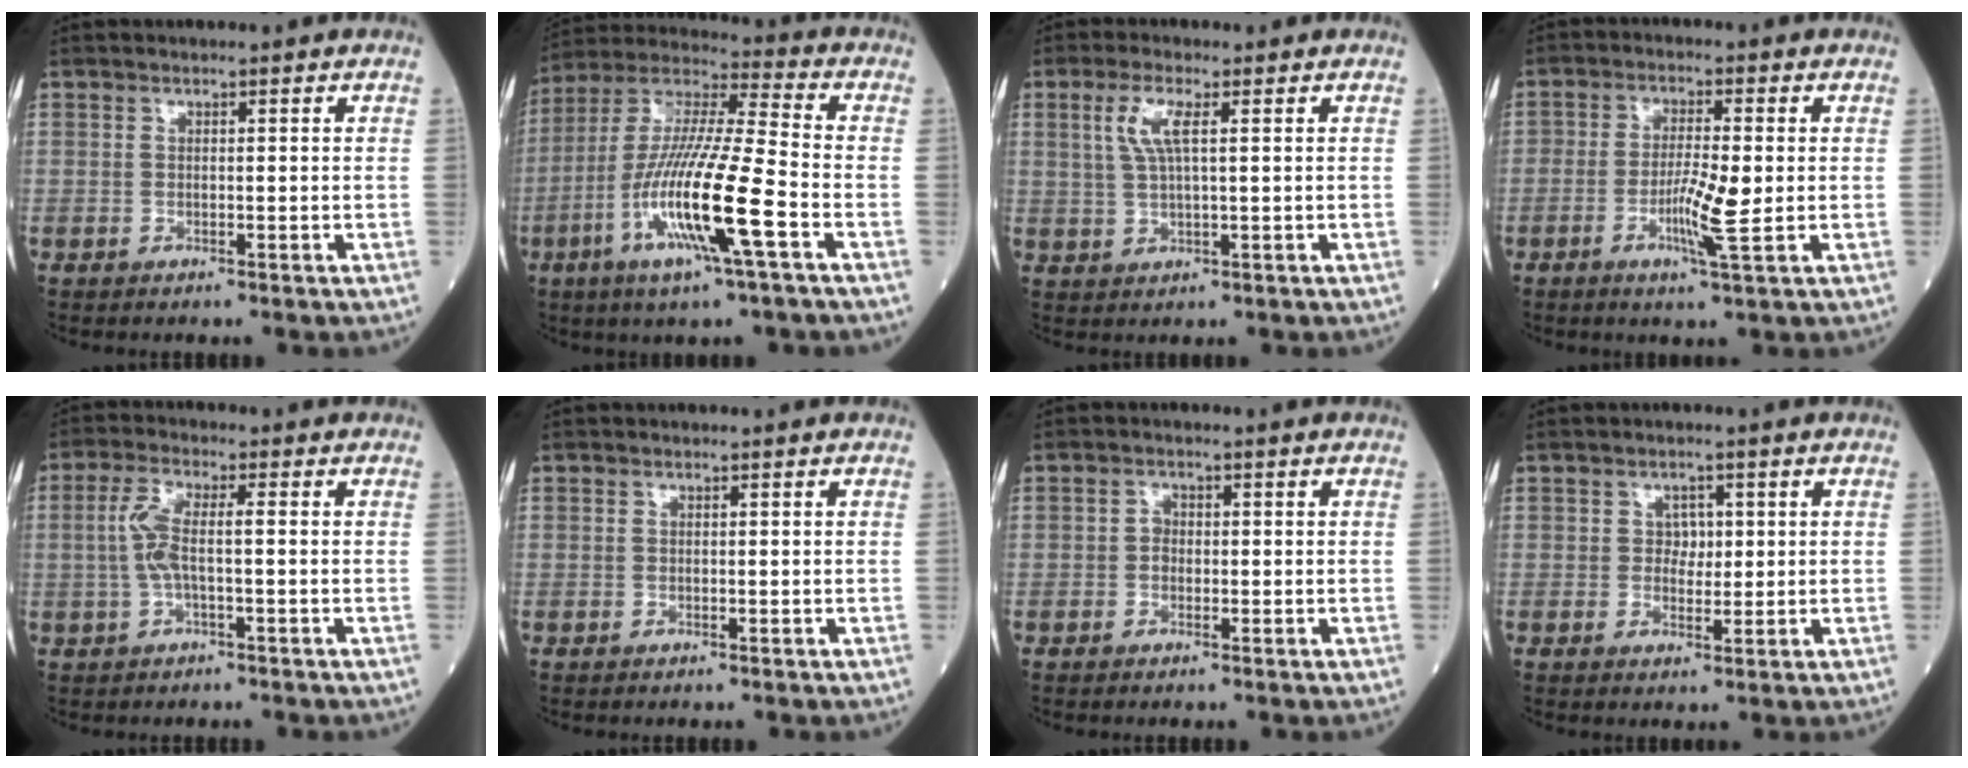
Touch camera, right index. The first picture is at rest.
{"total": 17.4, "force": [-6.0, 0.7, 16.3], "torque": [-0.329, -0.017, -0.115]}
{"total": 4.6, "force": [1.5, 0.8, 4.2], "torque": [-0.095, 0.006, 0.034]}
{"total": 6.0, "force": [-1.2, 0.3, 5.9], "torque": [-0.112, -0.009, -0.022]}
{"total": 4.9, "force": [-0.2, 0.9, 4.8], "torque": [-0.114, 0.013, -0.008]}
{"total": 0.0}
{"total": 1.3, "force": [-0.2, 1.1, 0.7], "torque": [-0.007, 0.005, -0.006]}
{"total": 2.3, "force": [0.5, 1.8, 1.5], "torque": [-0.013, 0.000, 0.006]}